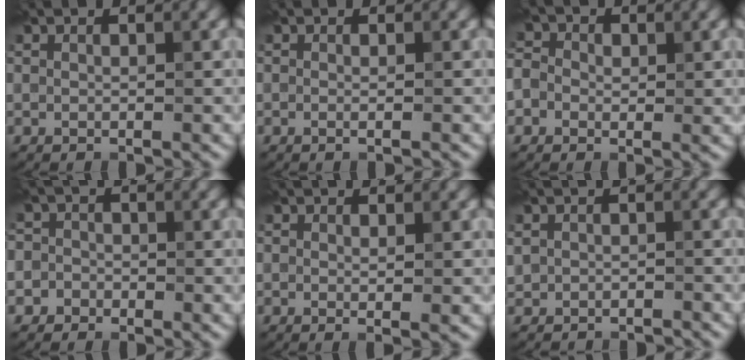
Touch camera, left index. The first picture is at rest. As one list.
[{"total": 0.6, "force": [-0.3, -0.1, 0.5], "torque": [-0.011, -0.003, -0.002]}, {"total": 3.6, "force": [0.3, 3.0, 2.0], "torque": [-0.025, 0.018, -0.022]}, {"total": 3.3, "force": [-1.2, 3.0, 0.5], "torque": [0.029, 0.019, -0.050]}, {"total": 1.1, "force": [0.0, 0.1, 1.1], "torque": [-0.017, -0.002, 0.000]}, {"total": 1.9, "force": [-1.5, 1.0, -0.5], "torque": [0.023, -0.001, -0.025]}]